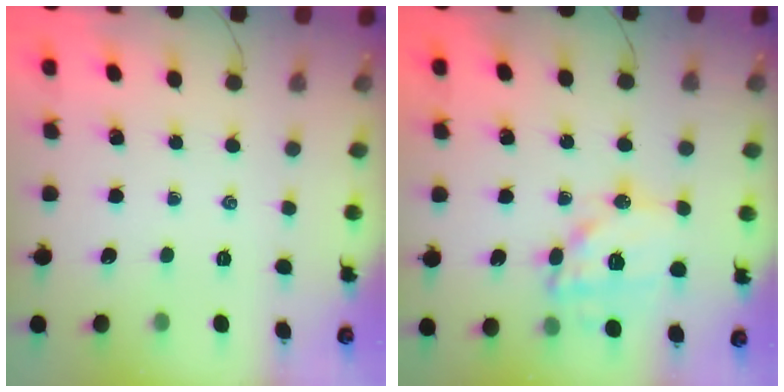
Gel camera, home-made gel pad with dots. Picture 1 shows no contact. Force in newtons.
{"total": 15.3, "press": 15.1, "slide": 2.4}